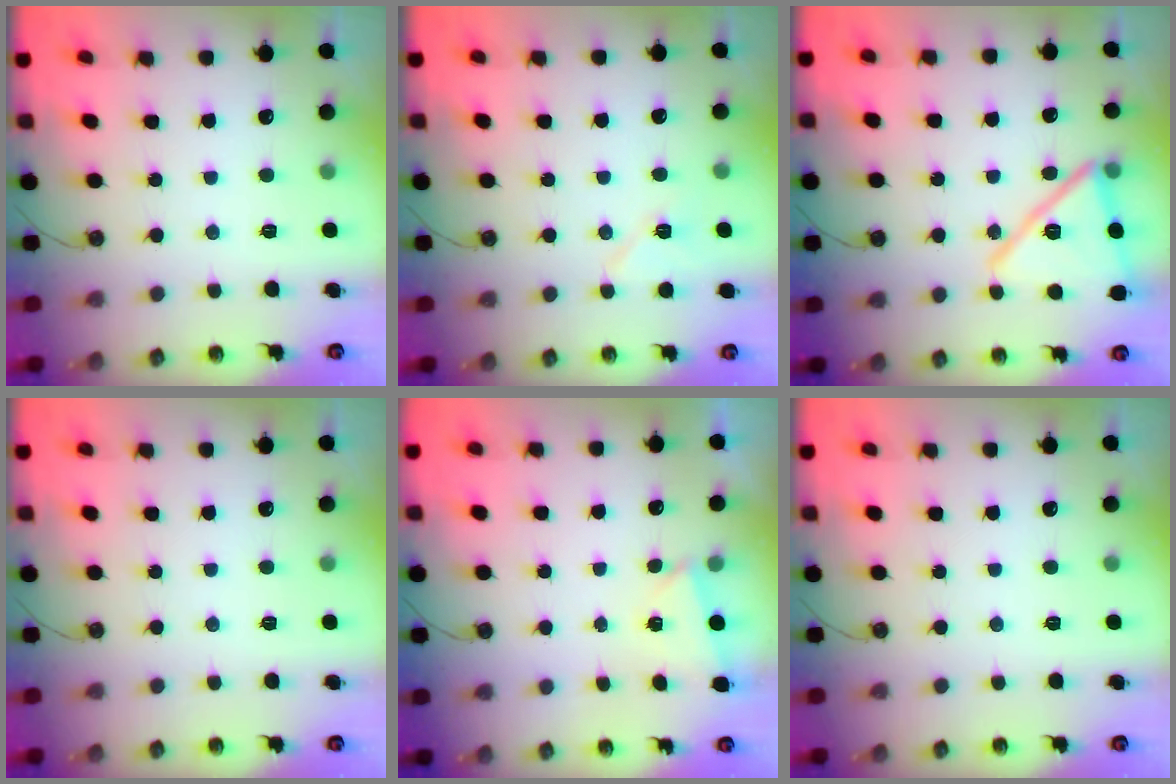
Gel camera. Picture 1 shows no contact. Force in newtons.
{"total": 6.8, "press": 6.6, "slide": 1.7}
{"total": 17.3, "press": 16.8, "slide": 4.0}
{"total": 0.0}
{"total": 2.3, "press": 1.3, "slide": 1.9}
{"total": 0.0}